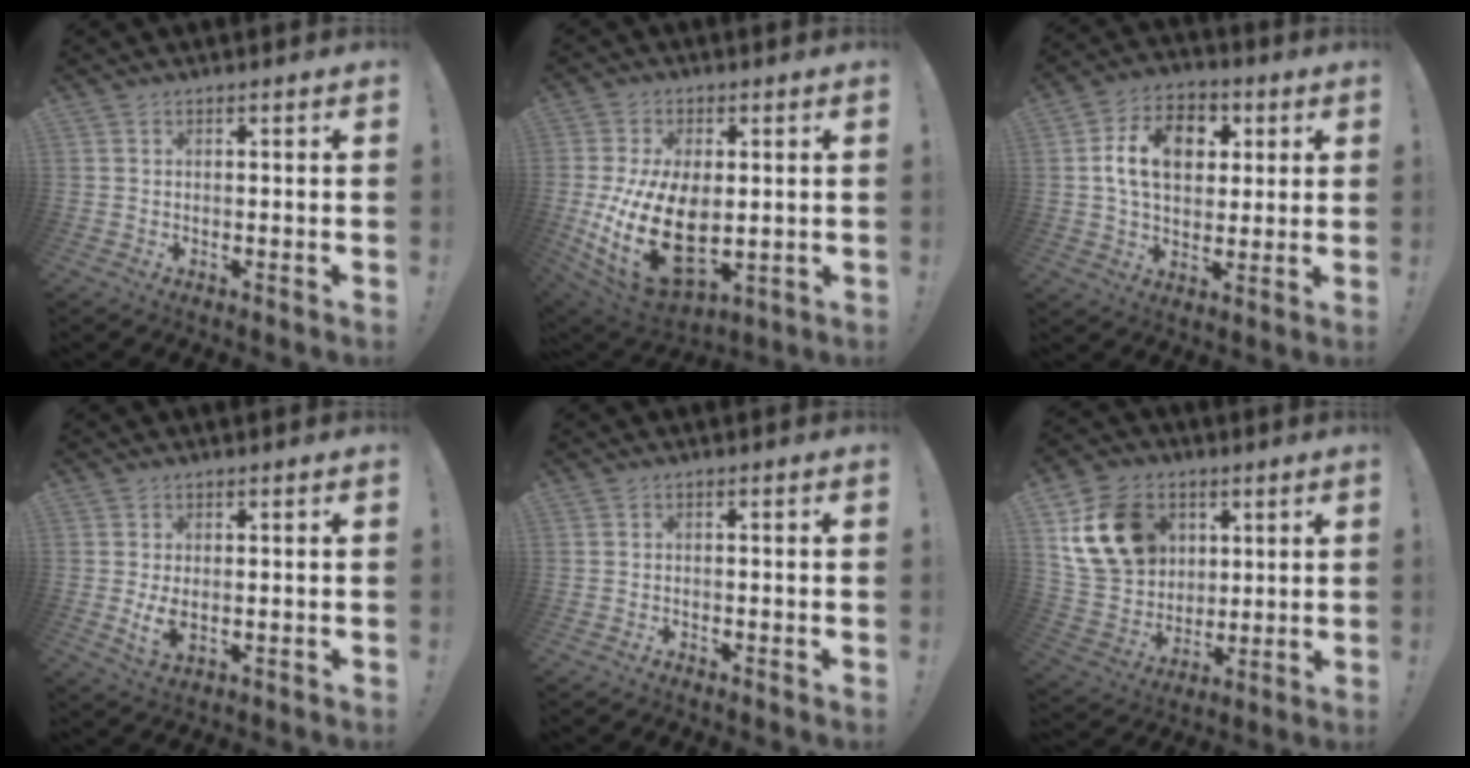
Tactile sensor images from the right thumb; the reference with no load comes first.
{"total": 21.2, "force": [-2.1, 13.0, 16.6], "torque": [-0.316, -0.004, -0.021]}
{"total": 14.9, "force": [3.7, 10.6, 9.8], "torque": [-0.153, 0.006, 0.073]}
{"total": 4.4, "force": [-0.1, 2.3, 3.7], "torque": [-0.057, -0.010, -0.002]}
{"total": 0.8, "force": [-0.8, 0.0, 0.2], "torque": [-0.007, 0.003, -0.014]}
{"total": 17.8, "force": [6.6, 14.0, 8.7], "torque": [-0.154, -0.009, 0.137]}